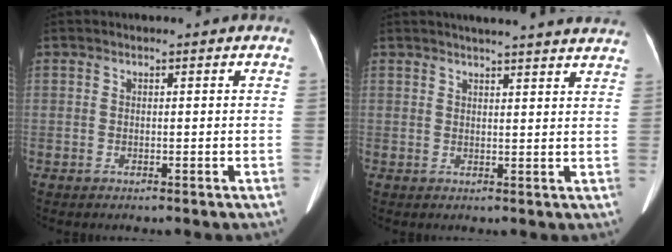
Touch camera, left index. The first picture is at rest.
{"total": 17.7, "force": [16.3, 1.2, 6.8], "torque": [-0.087, 0.005, 0.189]}